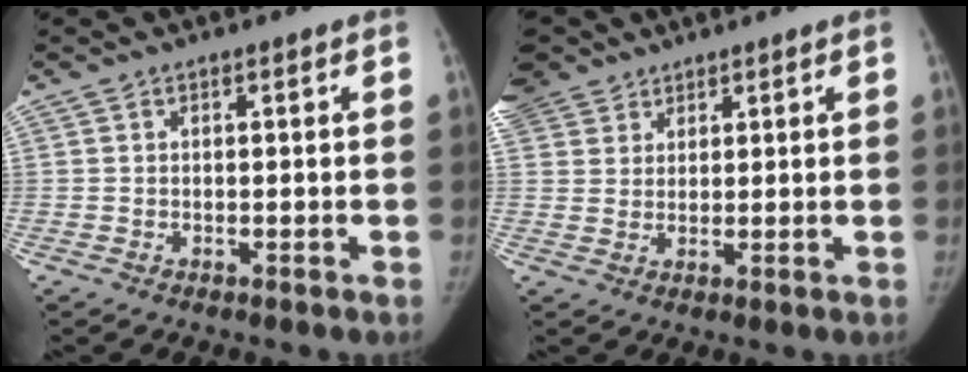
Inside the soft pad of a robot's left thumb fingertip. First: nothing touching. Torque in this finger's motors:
{"motor_torque": [0.90, -0.01, 0.11, -0.21, 0.13]}